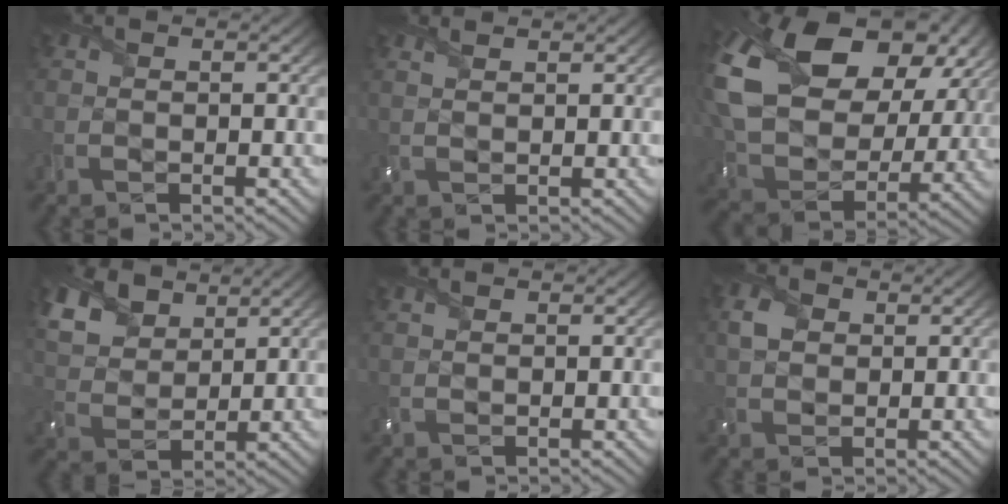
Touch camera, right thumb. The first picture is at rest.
{"total": 1.4, "force": [1.2, 0.3, 0.6], "torque": [-0.021, 0.001, 0.026]}
{"total": 19.8, "force": [6.9, 13.6, 12.6], "torque": [-0.312, 0.013, 0.140]}
{"total": 9.2, "force": [5.9, 5.4, 4.6], "torque": [-0.151, 0.009, 0.116]}
{"total": 1.2, "force": [1.0, 0.4, 0.5], "torque": [-0.019, 0.005, 0.023]}
{"total": 3.4, "force": [1.2, 2.6, 1.9], "torque": [-0.051, 0.005, 0.019]}